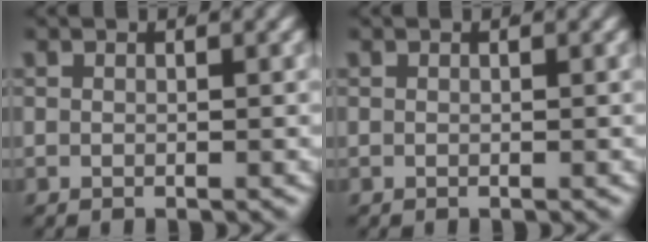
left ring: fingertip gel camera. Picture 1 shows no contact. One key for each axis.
{"total": 0.0}